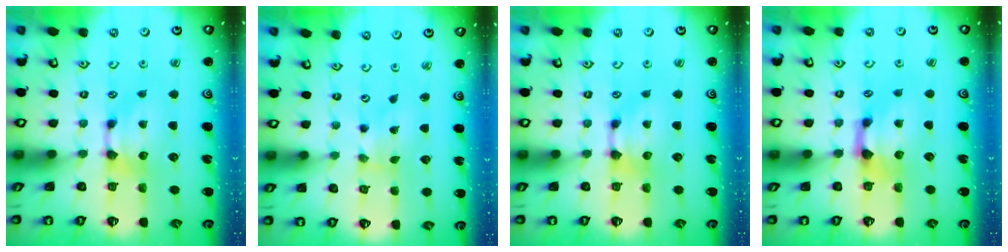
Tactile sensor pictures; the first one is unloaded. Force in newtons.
{"total": 3.3, "press": 3.2, "slide": 0.8}
{"total": 0.0}
{"total": 1.5, "press": 0.5, "slide": 1.4}